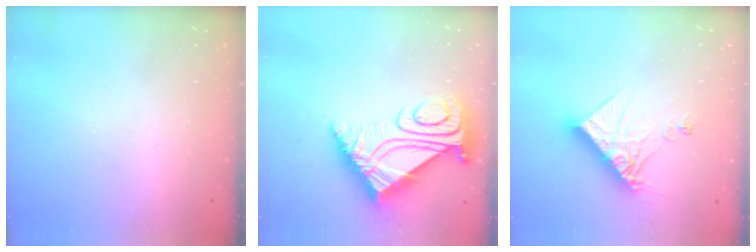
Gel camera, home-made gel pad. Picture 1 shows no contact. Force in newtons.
{"total": 11.0, "press": 10.9, "slide": 1.0}
{"total": 12.7, "press": 12.7, "slide": 1.2}